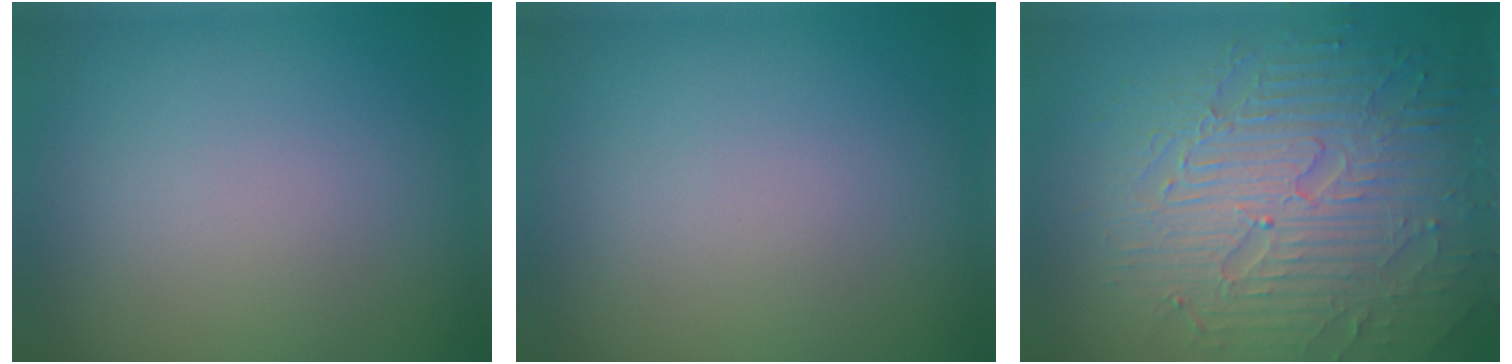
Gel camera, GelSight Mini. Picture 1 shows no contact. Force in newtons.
{"total": 0.0}
{"total": 8.9, "press": 6.3, "slide": 6.4}